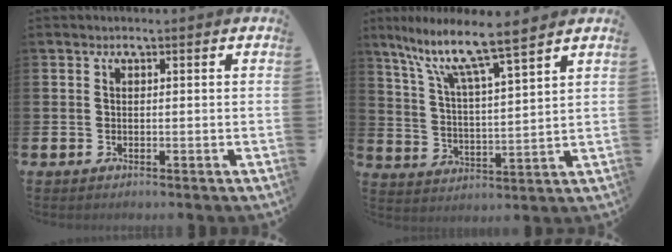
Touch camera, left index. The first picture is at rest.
{"total": 9.0, "force": [7.6, 0.6, 4.8], "torque": [-0.123, -0.048, 0.124]}